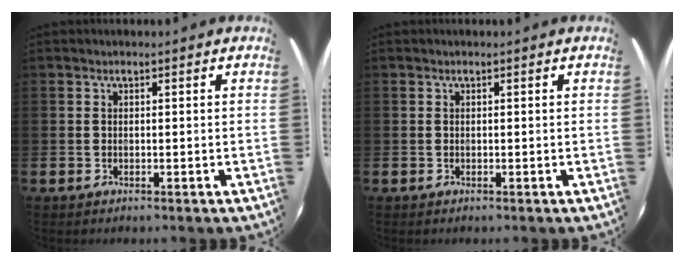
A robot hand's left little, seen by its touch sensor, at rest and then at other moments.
{"total": 0.0}